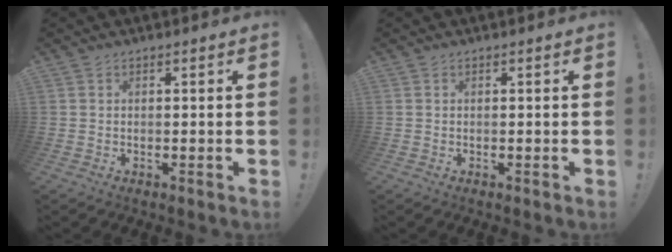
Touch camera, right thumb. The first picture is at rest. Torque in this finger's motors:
{"motor_torque": [0.10, -0.01, 0.28, 0.04, -0.08]}